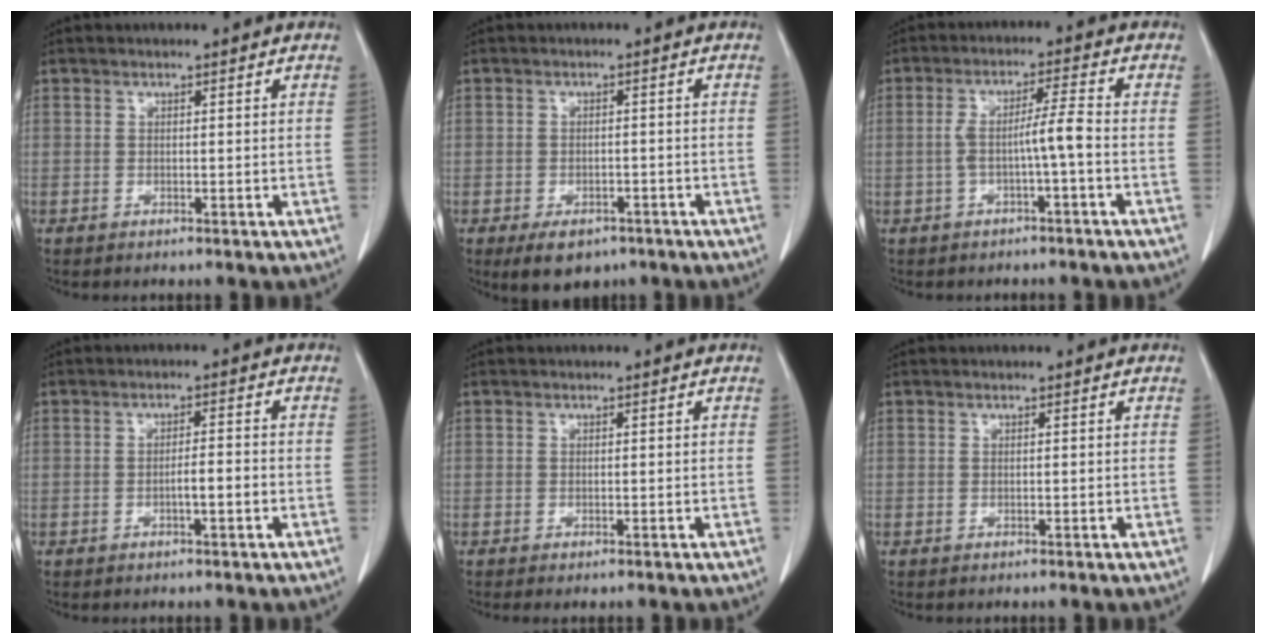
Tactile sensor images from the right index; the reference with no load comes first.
{"total": 8.4, "force": [-5.7, 4.6, 4.2], "torque": [-0.065, 0.000, -0.082]}
{"total": 5.3, "force": [-1.4, 0.1, 5.1], "torque": [-0.100, 0.018, -0.019]}
{"total": 3.2, "force": [-1.0, 0.7, 3.0], "torque": [-0.054, 0.005, -0.013]}
{"total": 1.2, "force": [-0.4, 0.5, 1.0], "torque": [-0.028, -0.002, -0.004]}
{"total": 0.0}